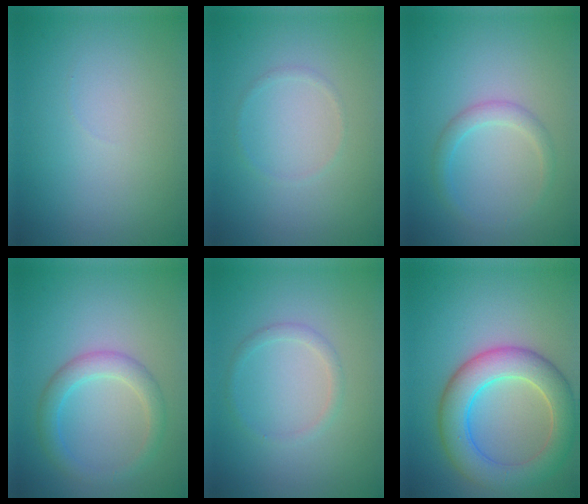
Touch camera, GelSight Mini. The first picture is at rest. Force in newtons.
{"total": 0.6, "press": 0.6, "slide": 0.1}
{"total": 1.7, "press": 1.7, "slide": 0.1}
{"total": 2.8, "press": 2.8, "slide": 0.1}
{"total": 1.2, "press": 1.2, "slide": 0.0}
{"total": 6.8, "press": 6.8, "slide": 0.5}